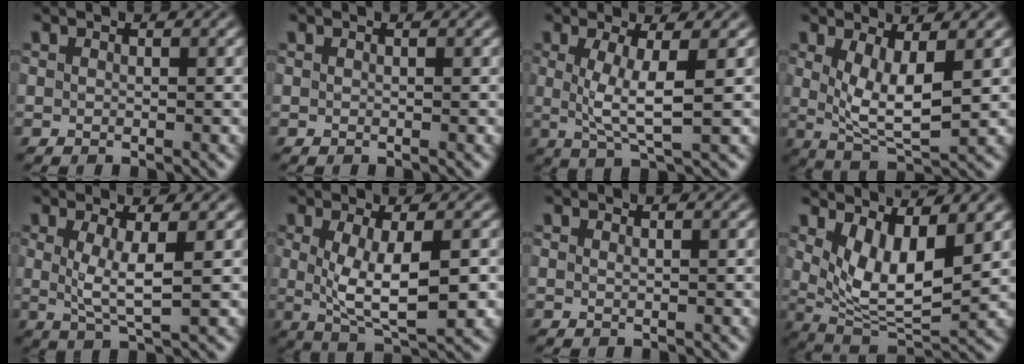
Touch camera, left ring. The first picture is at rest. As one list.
[{"total": 0.0}, {"total": 4.5, "force": [0.5, 0.9, 4.4], "torque": [-0.087, -0.007, 0.011]}, {"total": 5.4, "force": [0.9, 1.9, 5.0], "torque": [-0.099, -0.015, 0.023]}, {"total": 3.8, "force": [0.5, 0.7, 3.7], "torque": [-0.071, -0.008, 0.013]}, {"total": 6.4, "force": [0.1, 2.0, 6.1], "torque": [-0.112, -0.010, 0.007]}, {"total": 0.0}, {"total": 6.2, "force": [2.0, 2.6, 5.3], "torque": [-0.107, -0.023, 0.045]}]